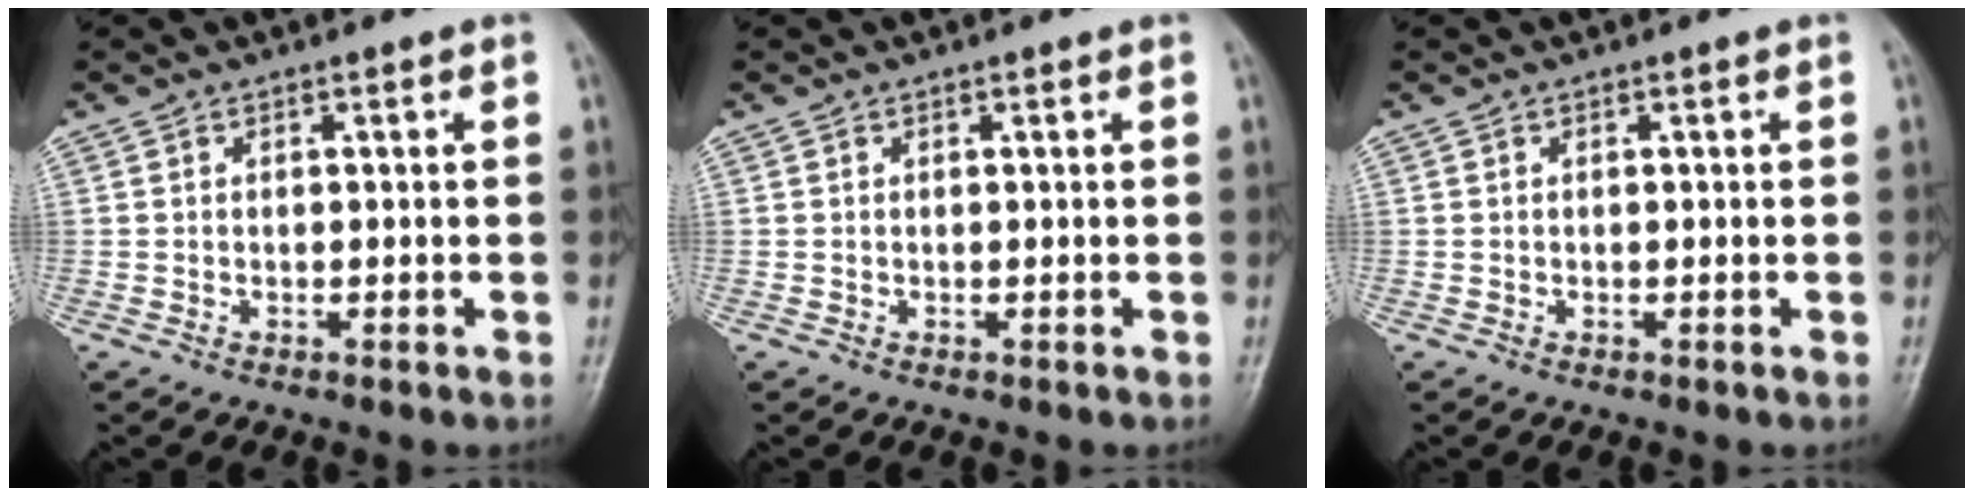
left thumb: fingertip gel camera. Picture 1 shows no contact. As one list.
[{"total": 0.0}, {"total": 0.0}]